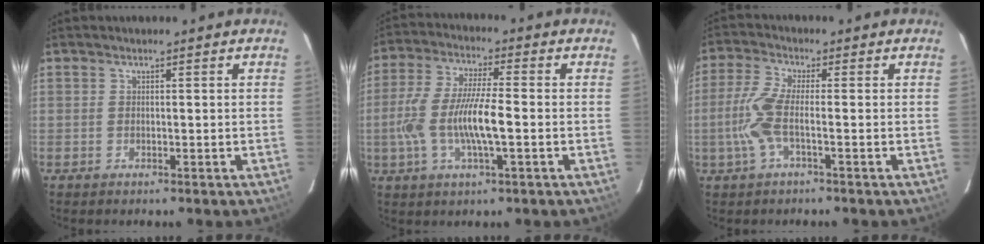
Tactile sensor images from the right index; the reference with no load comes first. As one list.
[{"total": 12.0, "force": [-2.4, 2.6, 11.4], "torque": [-0.233, -0.004, -0.046]}, {"total": 6.8, "force": [-1.8, 1.0, 6.5], "torque": [-0.152, -0.001, -0.035]}]